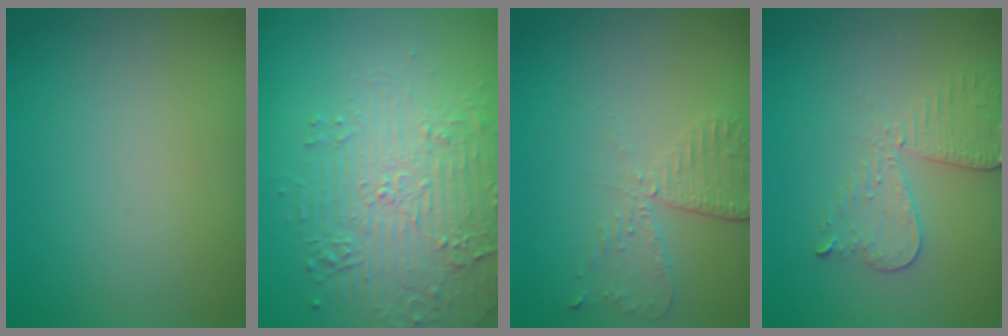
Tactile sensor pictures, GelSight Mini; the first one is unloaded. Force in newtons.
{"total": 5.1, "press": 3.9, "slide": 3.3}
{"total": 2.9, "press": 2.6, "slide": 1.3}
{"total": 3.0, "press": 2.7, "slide": 1.2}